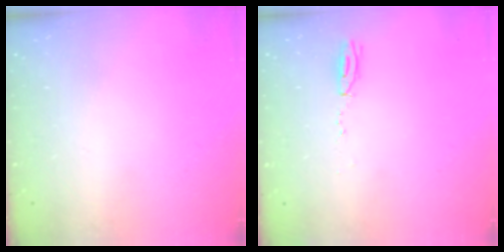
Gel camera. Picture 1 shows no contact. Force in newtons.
{"total": 3.9, "press": 3.8, "slide": 0.9}